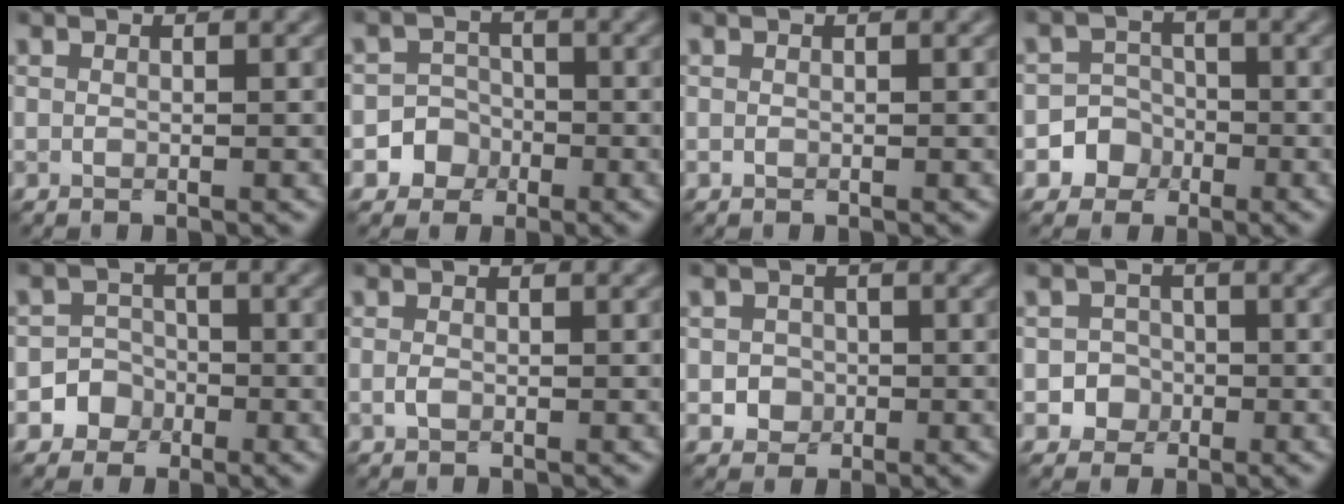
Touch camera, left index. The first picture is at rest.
{"total": 4.1, "force": [-1.8, 3.7, 0.2], "torque": [0.034, 0.002, -0.047]}
{"total": 0.0}
{"total": 4.3, "force": [-1.9, 3.8, 0.2], "torque": [0.035, 0.002, -0.052]}
{"total": 3.7, "force": [-1.7, 3.2, 0.2], "torque": [0.038, 0.003, -0.042]}
{"total": 0.8, "force": [-0.2, 0.5, 0.6], "torque": [-0.013, -0.001, -0.005]}
{"total": 1.8, "force": [-0.3, 1.7, 0.5], "torque": [0.010, -0.004, -0.006]}
{"total": 2.8, "force": [-1.0, 2.6, 0.3], "torque": [0.023, 0.002, -0.025]}